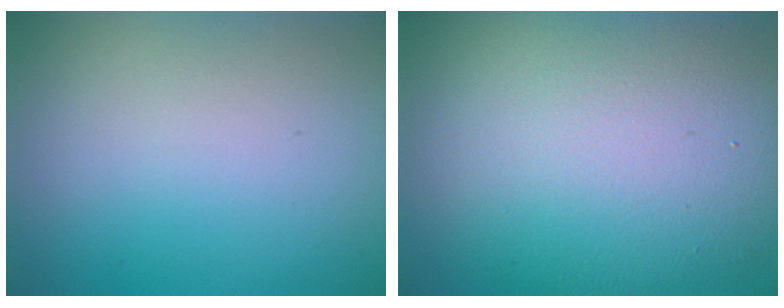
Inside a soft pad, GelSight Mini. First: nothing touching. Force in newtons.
{"total": 13.5, "press": 13.5, "slide": 0.8}